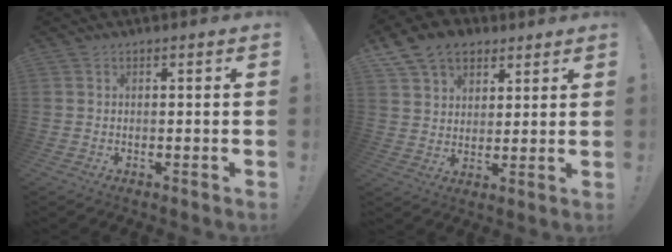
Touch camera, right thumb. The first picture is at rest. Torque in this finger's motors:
{"motor_torque": [1.02, 1.80, 0.55, 0.35, 0.25]}